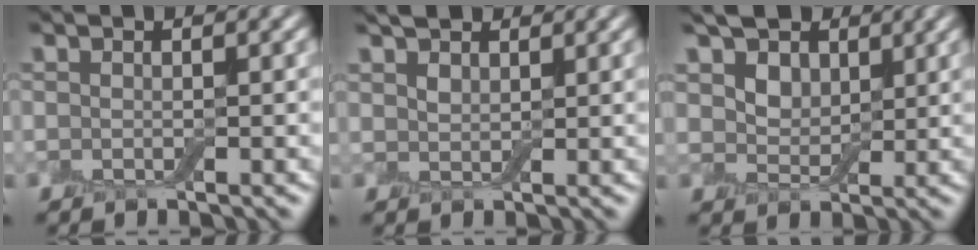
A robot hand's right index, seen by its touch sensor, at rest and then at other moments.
{"total": 2.4, "force": [1.8, 1.2, 0.9], "torque": [-0.024, 0.009, 0.035]}
{"total": 4.7, "force": [2.7, 3.1, 2.2], "torque": [-0.059, -0.008, 0.042]}